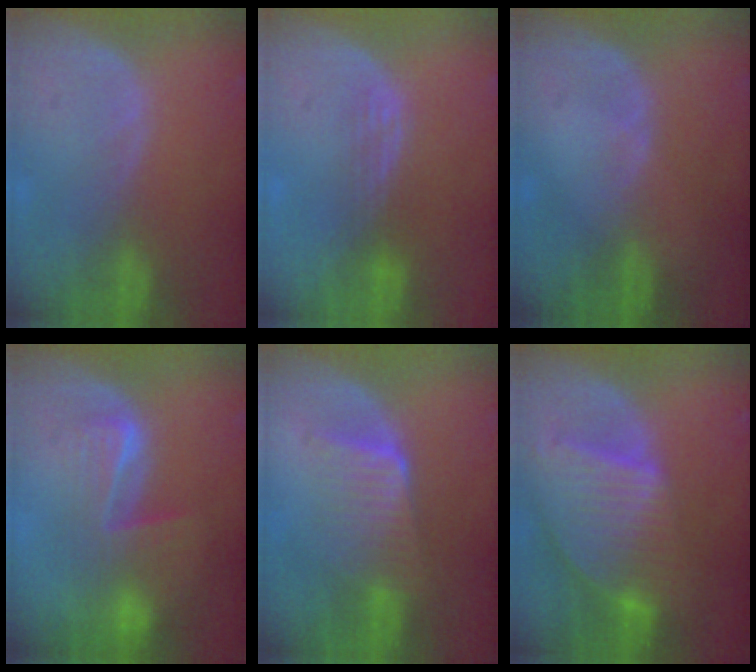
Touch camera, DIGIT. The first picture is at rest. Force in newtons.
{"total": 2.9, "press": 2.5, "slide": 1.5}
{"total": 1.1, "press": 0.8, "slide": 0.8}
{"total": 6.4, "press": 6.2, "slide": 1.5}
{"total": 6.8, "press": 5.9, "slide": 3.3}
{"total": 9.6, "press": 8.3, "slide": 4.8}